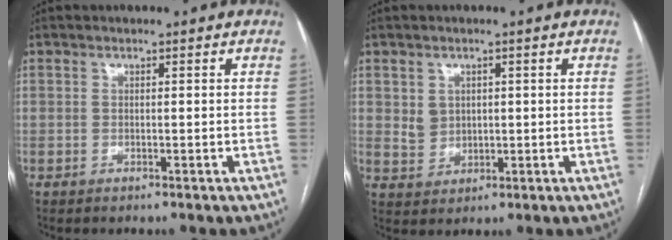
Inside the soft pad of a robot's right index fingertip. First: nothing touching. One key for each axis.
{"total": 3.3, "fx": 0.9, "fy": 2.9, "fz": 1.3, "tx": -0.030, "ty": 0.004, "tz": 0.025}